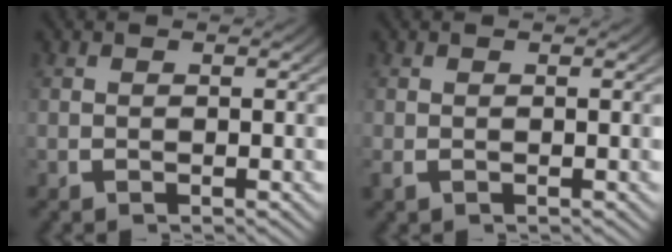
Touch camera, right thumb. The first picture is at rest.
{"total": 0.5, "force": [-0.2, 0.4, 0.3], "torque": [-0.009, -0.004, -0.001]}